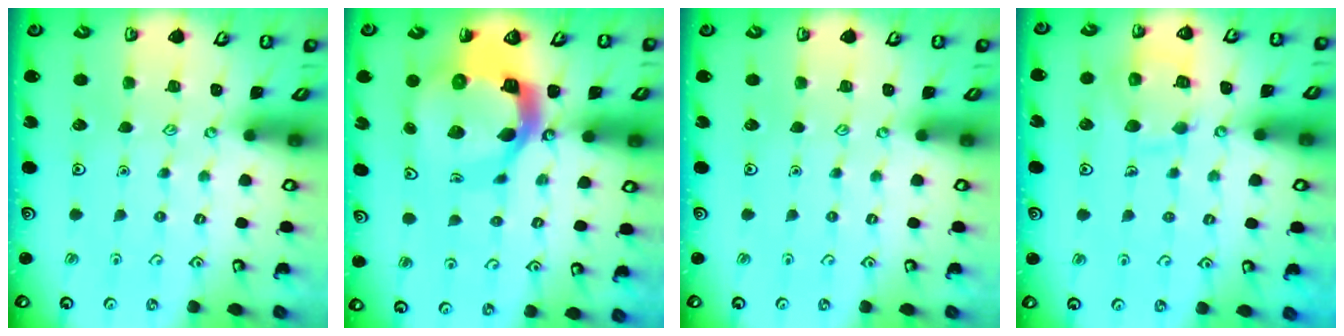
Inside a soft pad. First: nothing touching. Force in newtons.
{"total": 14.4, "press": 14.3, "slide": 1.6}
{"total": 0.0}
{"total": 11.0, "press": 11.0, "slide": 0.9}